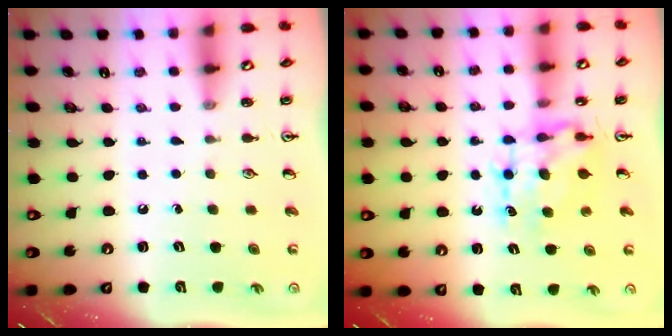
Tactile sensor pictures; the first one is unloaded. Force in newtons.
{"total": 8.3, "press": 8.2, "slide": 0.8}